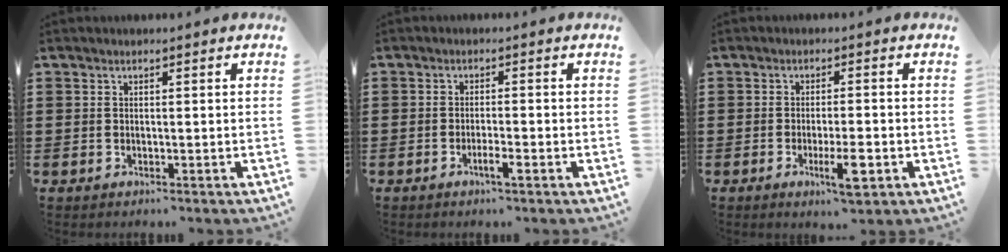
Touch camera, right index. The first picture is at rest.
{"total": 2.3, "force": [-1.3, 0.2, 1.9], "torque": [-0.033, -0.002, -0.022]}
{"total": 5.2, "force": [-2.1, 0.8, 4.7], "torque": [-0.088, -0.016, -0.034]}